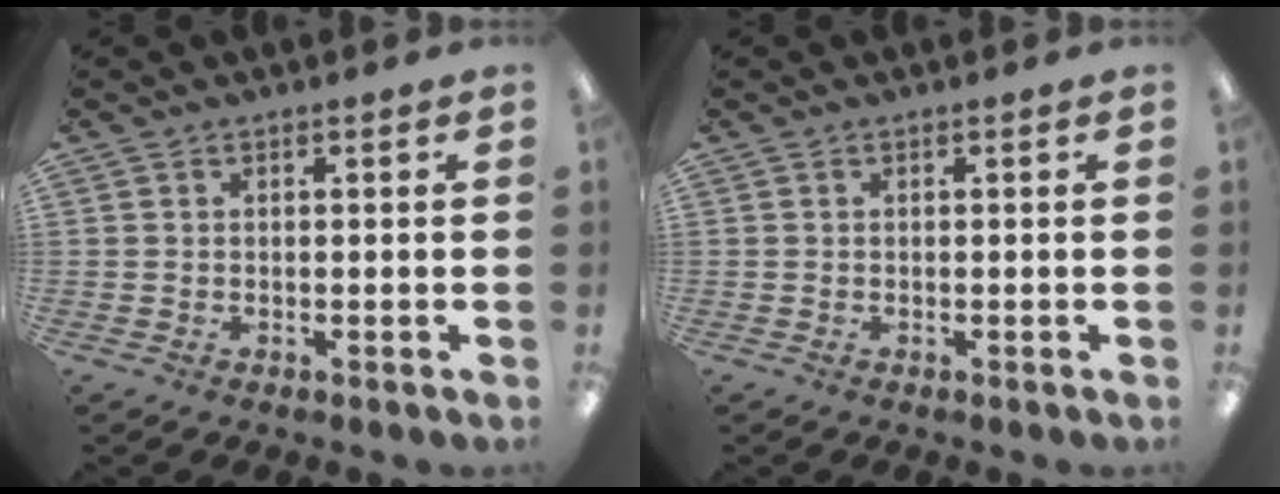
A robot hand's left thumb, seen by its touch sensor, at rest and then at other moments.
{"total": 0.0}